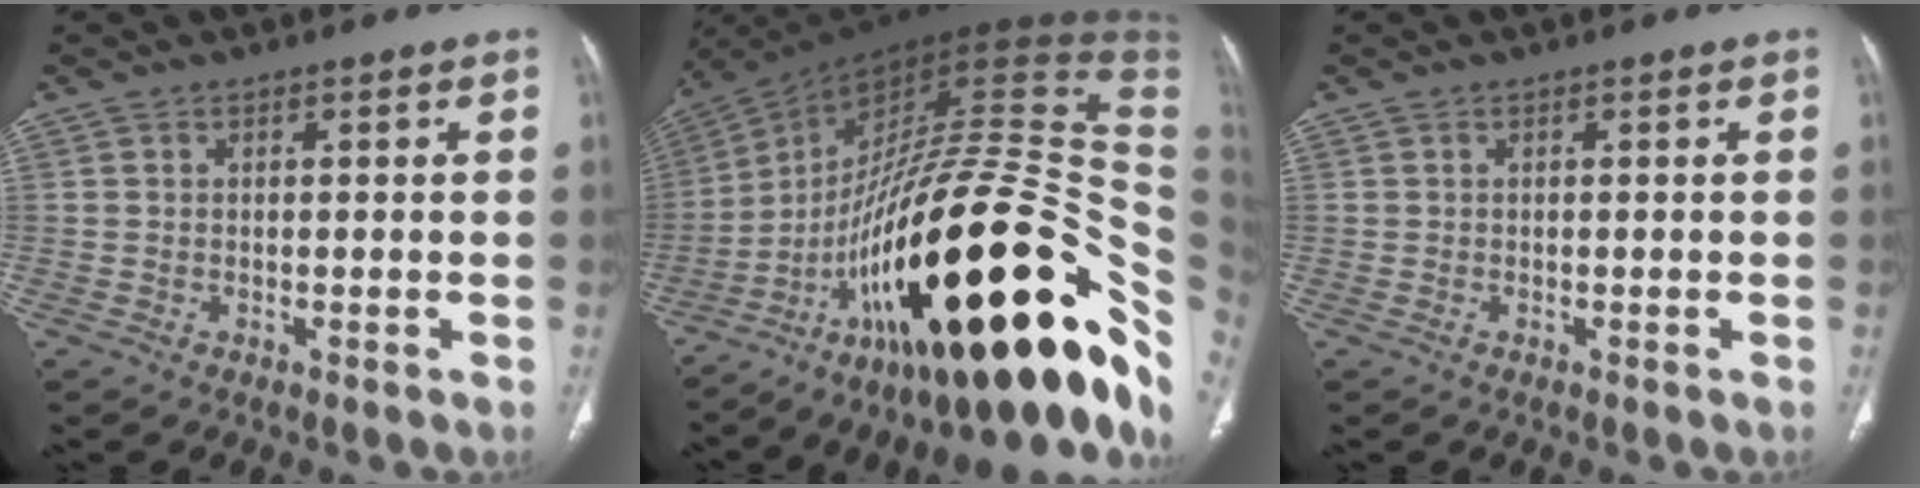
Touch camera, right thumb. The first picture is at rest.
{"total": 43.1, "force": [-12.5, 13.7, 38.9], "torque": [-0.501, 0.082, -0.194]}
{"total": 0.0}